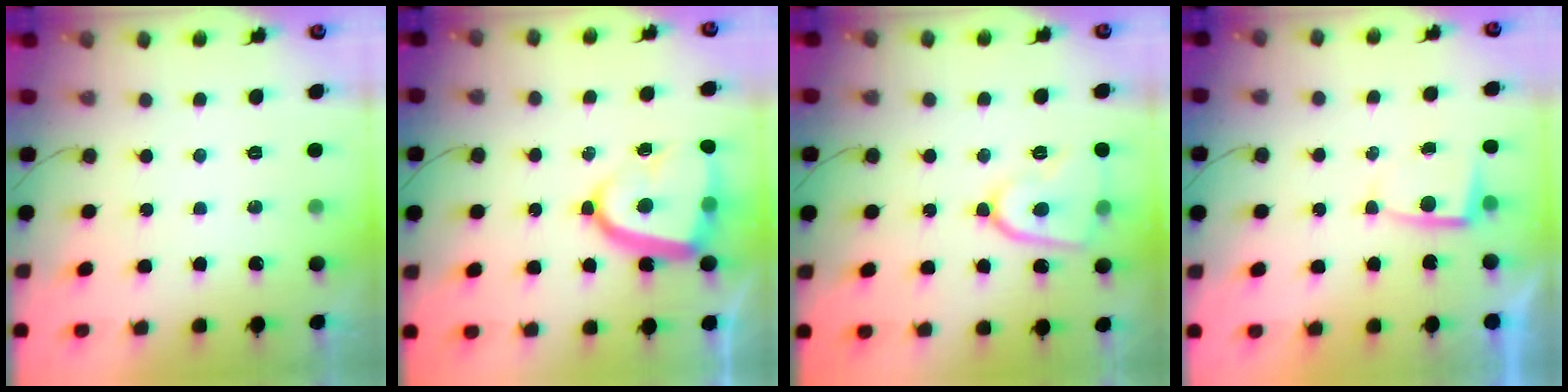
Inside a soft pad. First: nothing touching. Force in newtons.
{"total": 14.4, "press": 14.4, "slide": 1.3}
{"total": 11.6, "press": 11.4, "slide": 1.5}
{"total": 2.2, "press": 2.2, "slide": 0.3}